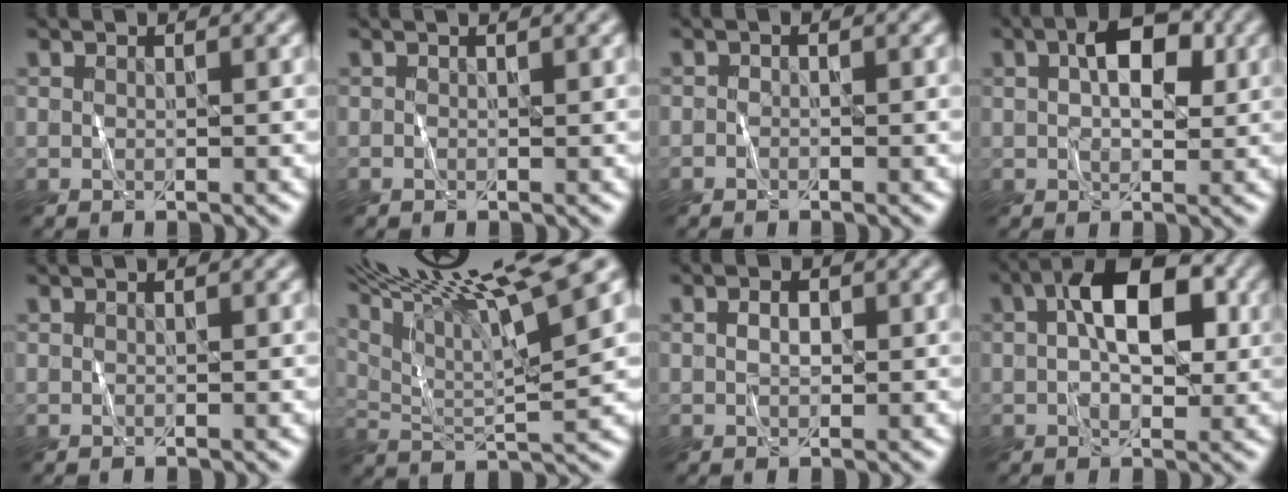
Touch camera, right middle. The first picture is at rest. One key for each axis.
{"total": 0.8, "fx": 0.6, "fy": 0.2, "fz": 0.5, "tx": -0.011, "ty": -0.002, "tz": 0.000}
{"total": 0.5, "fx": -0.4, "fy": 0.2, "fz": 0.2, "tx": -0.007, "ty": 0.003, "tz": -0.008}
{"total": 4.6, "fx": 1.2, "fy": 2.5, "fz": 3.6, "tx": -0.057, "ty": 0.009, "tz": 0.015}
{"total": 0.0}
{"total": 15.4, "fx": 9.7, "fy": 3.0, "fz": 11.5, "tx": -0.191, "ty": 0.027, "tz": 0.140}
{"total": 1.2, "fx": 0.1, "fy": 0.8, "fz": 0.9, "tx": -0.018, "ty": 0.003, "tz": 0.001}
{"total": 7.2, "fx": 1.1, "fy": 3.9, "fz": 5.9, "tx": -0.089, "ty": 0.015, "tz": 0.012}